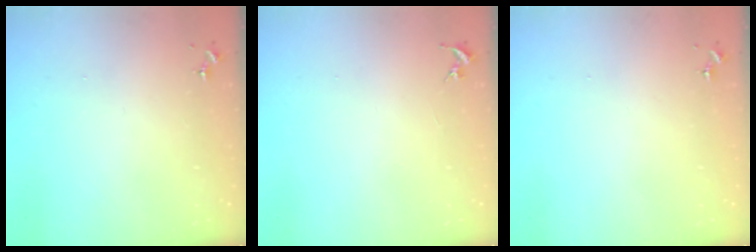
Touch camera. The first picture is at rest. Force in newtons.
{"total": 0.0}
{"total": 0.0}